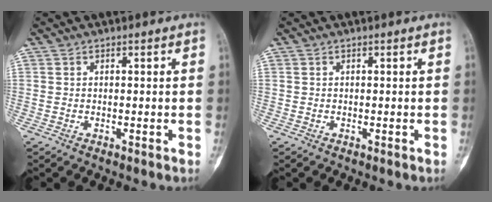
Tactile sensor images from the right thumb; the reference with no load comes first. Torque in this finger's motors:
{"motor_torque": [0.03, -0.02, 0.11, 0.00, 0.02]}